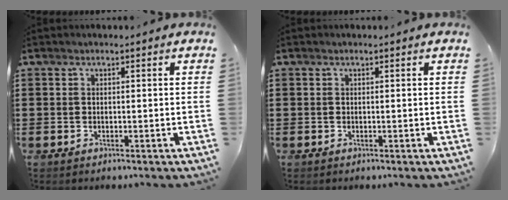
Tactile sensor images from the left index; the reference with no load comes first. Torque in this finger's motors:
{"motor_torque": [-0.04, 0.04, 0.00, 0.01]}